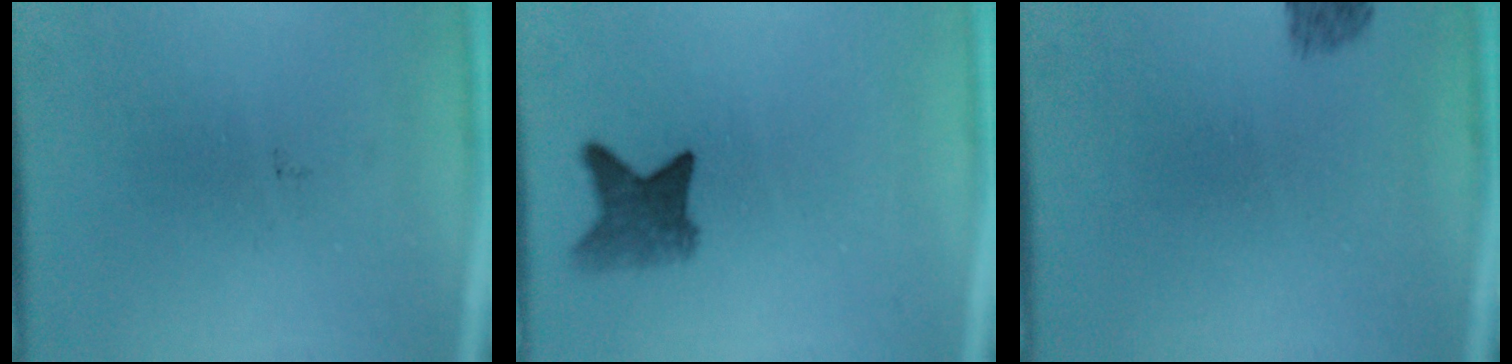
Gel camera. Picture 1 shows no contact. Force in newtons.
{"total": 4.3}
{"total": 1.8}